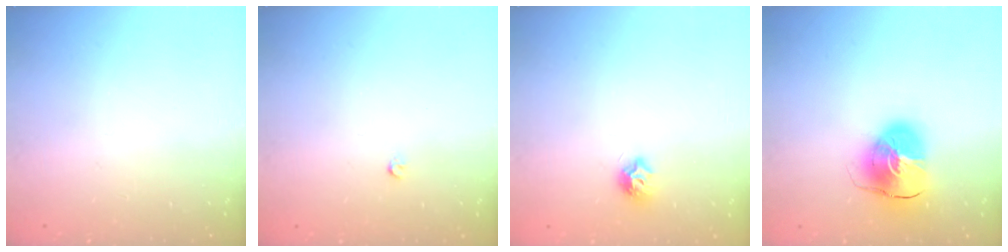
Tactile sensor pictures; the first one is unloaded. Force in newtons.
{"total": 2.6, "press": 2.5, "slide": 0.4}
{"total": 7.1, "press": 7.1, "slide": 0.2}
{"total": 11.9, "press": 11.7, "slide": 1.8}